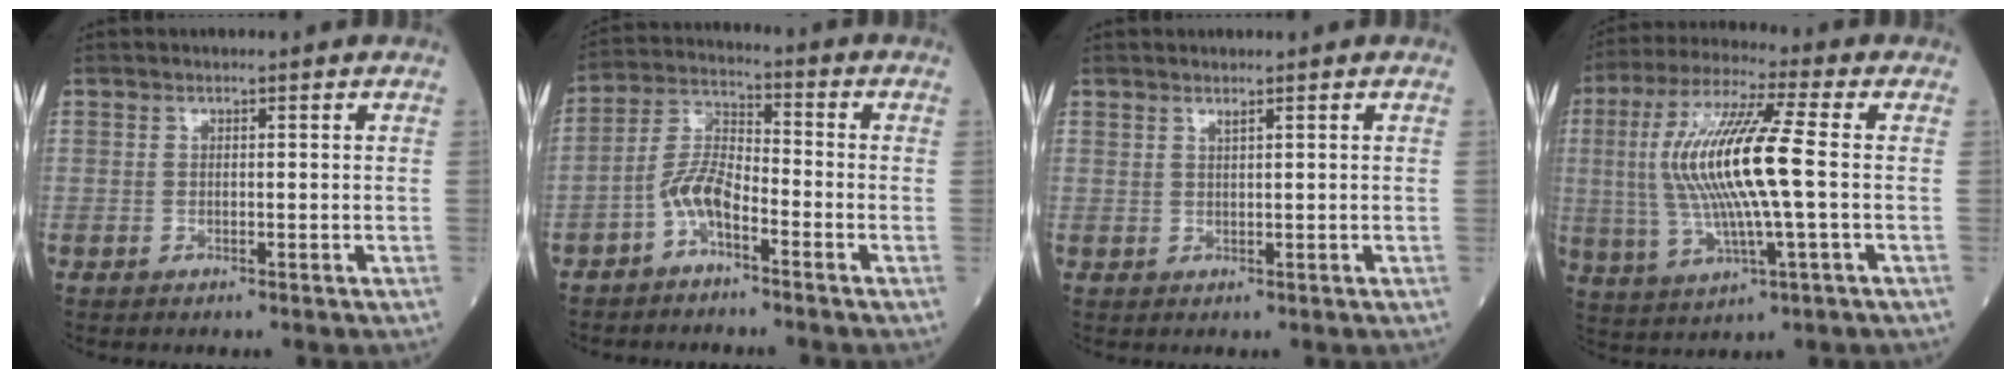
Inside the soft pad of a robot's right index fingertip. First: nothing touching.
{"total": 6.2, "force": [-3.4, 2.1, 4.7], "torque": [-0.106, 0.015, -0.071]}
{"total": 0.8, "force": [0.7, -0.2, 0.4], "torque": [-0.009, -0.005, 0.015]}
{"total": 15.5, "force": [0.4, 1.5, 15.4], "torque": [-0.323, 0.009, 0.006]}